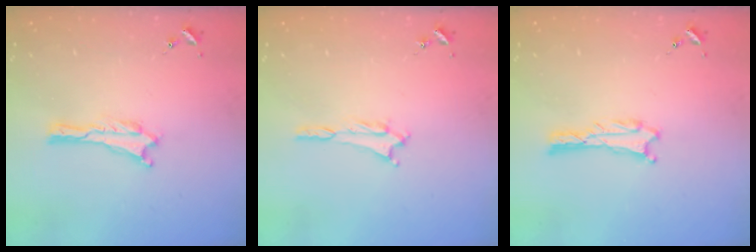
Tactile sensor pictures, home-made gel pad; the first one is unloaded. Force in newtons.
{"total": 1.2, "press": 1.2, "slide": 0.2}
{"total": 0.9, "press": 0.8, "slide": 0.1}